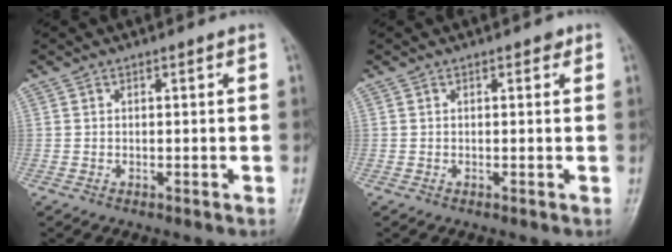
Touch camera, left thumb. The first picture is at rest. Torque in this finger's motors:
{"motor_torque": [0.07, -0.05, 0.02, -0.18, 0.00]}